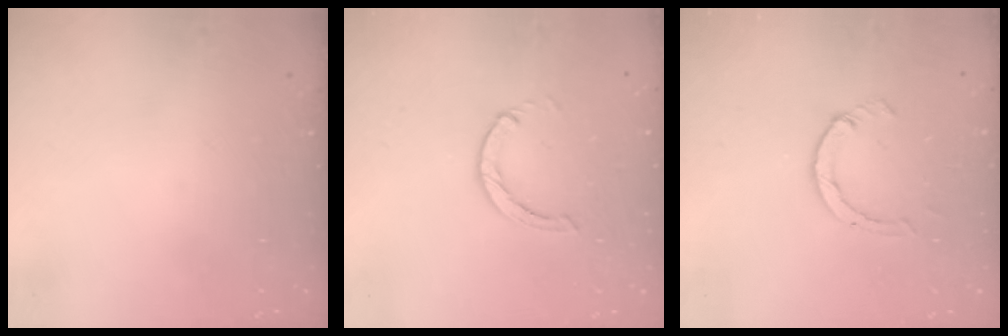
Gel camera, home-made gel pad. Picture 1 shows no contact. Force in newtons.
{"total": 1.0, "press": 0.9, "slide": 0.3}
{"total": 2.3, "press": 2.3, "slide": 0.3}